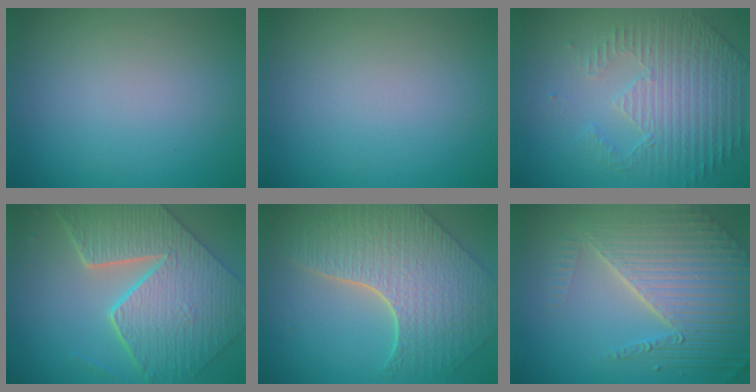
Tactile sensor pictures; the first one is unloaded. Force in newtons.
{"total": 0.0}
{"total": 4.6, "press": 3.5, "slide": 3.0}
{"total": 9.3, "press": 6.8, "slide": 6.4}
{"total": 8.6, "press": 6.2, "slide": 5.9}
{"total": 8.2, "press": 5.7, "slide": 5.9}